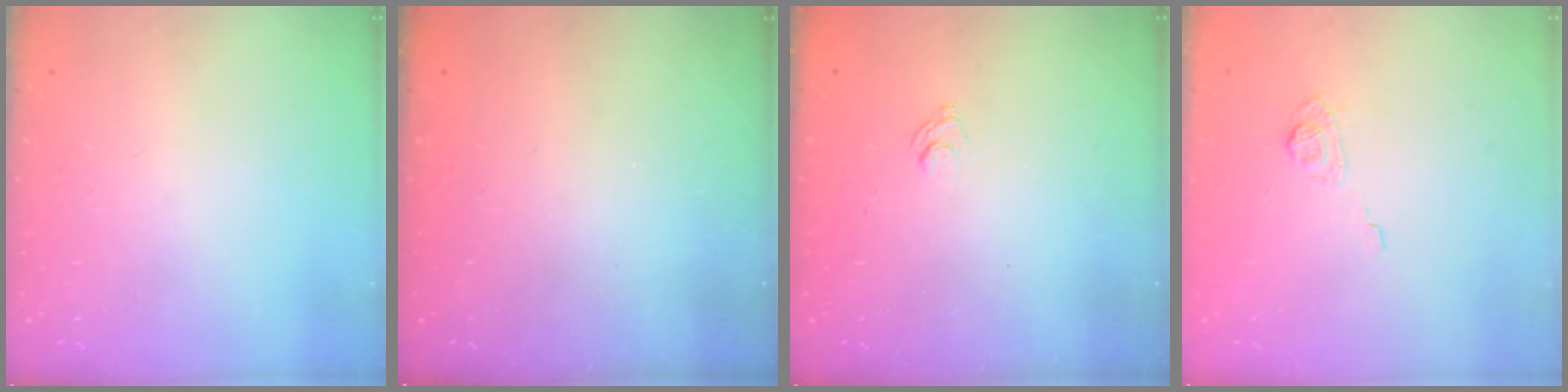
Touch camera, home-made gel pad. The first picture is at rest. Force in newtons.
{"total": 2.4, "press": 2.2, "slide": 0.8}
{"total": 2.4, "press": 2.0, "slide": 1.2}
{"total": 6.7, "press": 6.6, "slide": 1.4}